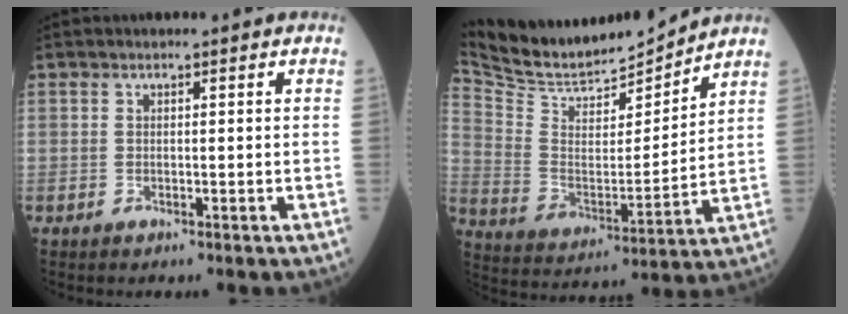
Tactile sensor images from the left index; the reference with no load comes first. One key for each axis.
{"total": 13.7, "fx": 13.4, "fy": 1.6, "fz": 2.1, "tx": -0.059, "ty": -0.011, "tz": 0.248}